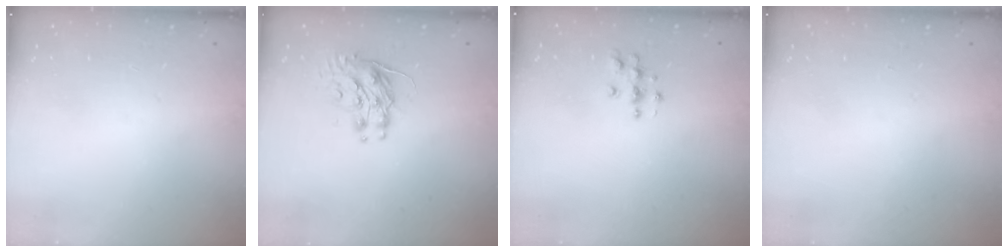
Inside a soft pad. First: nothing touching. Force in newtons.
{"total": 8.9, "press": 8.9, "slide": 0.3}
{"total": 4.1, "press": 4.1, "slide": 0.5}
{"total": 0.0}